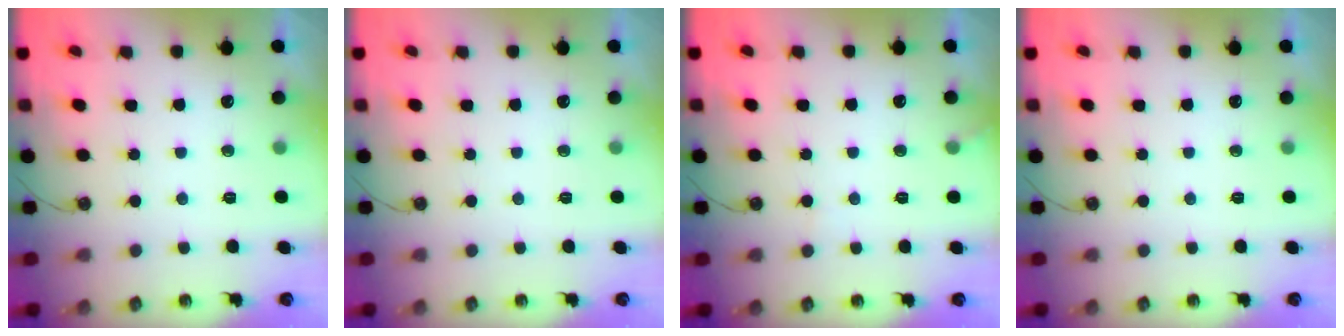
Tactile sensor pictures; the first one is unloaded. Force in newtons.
{"total": 0.0}
{"total": 5.2, "press": 5.2, "slide": 0.3}
{"total": 0.0}